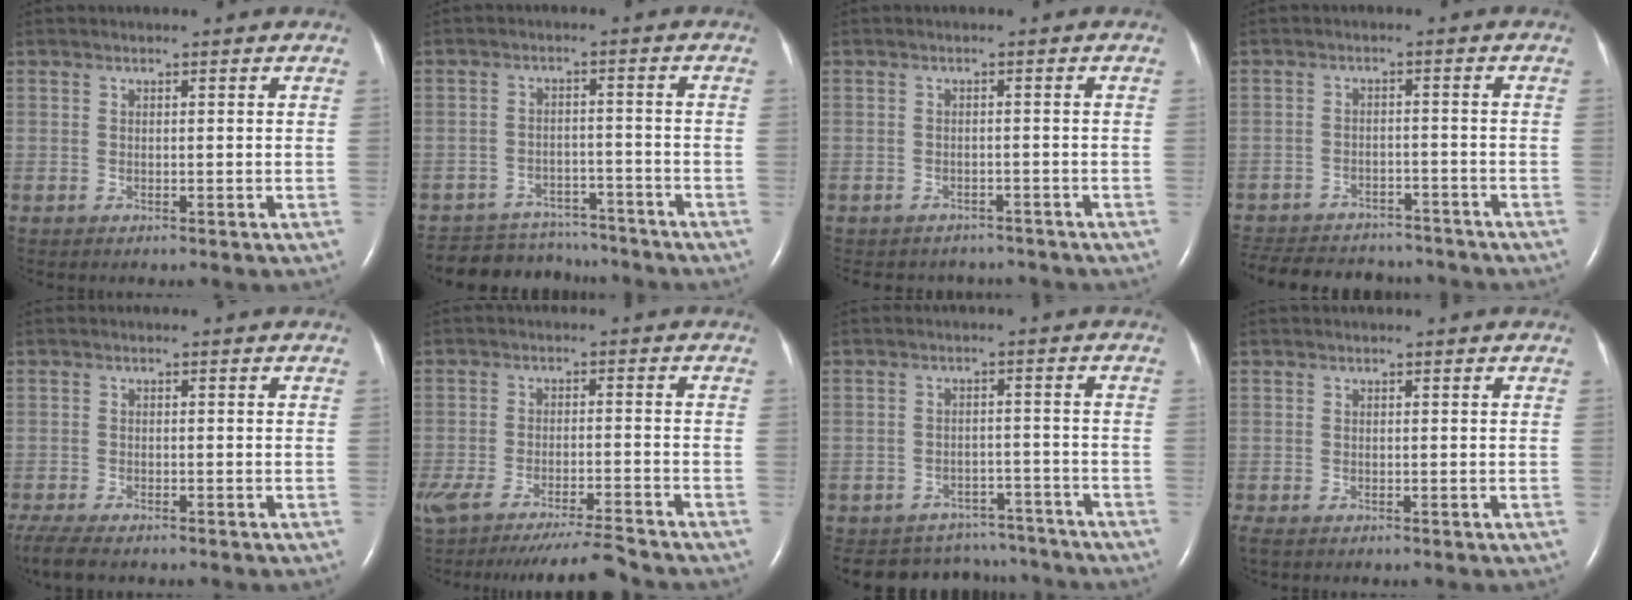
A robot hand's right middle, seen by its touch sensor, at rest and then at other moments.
{"total": 11.8, "force": [-10.9, 3.8, 2.0], "torque": [-0.037, 0.007, -0.151]}
{"total": 5.6, "force": [-5.1, 2.3, 0.2], "torque": [-0.006, 0.006, -0.057]}
{"total": 17.0, "force": [-14.9, 5.8, 5.6], "torque": [-0.148, -0.007, -0.203]}
{"total": 6.4, "force": [-5.1, 1.8, 3.4], "torque": [-0.068, -0.017, -0.085]}
{"total": 13.6, "force": [-12.5, 0.1, 5.4], "torque": [-0.107, -0.027, -0.193]}
{"total": 9.6, "force": [-8.9, 3.7, -0.1], "torque": [0.002, 0.027, -0.110]}
{"total": 1.7, "force": [-1.2, 0.8, 0.9], "torque": [-0.019, -0.005, -0.017]}